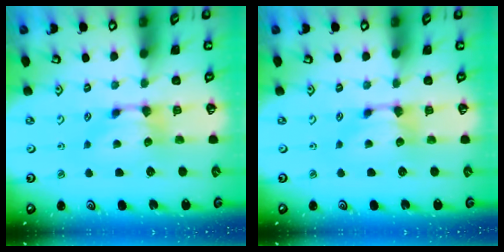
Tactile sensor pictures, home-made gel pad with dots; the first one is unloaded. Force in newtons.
{"total": 0.0}